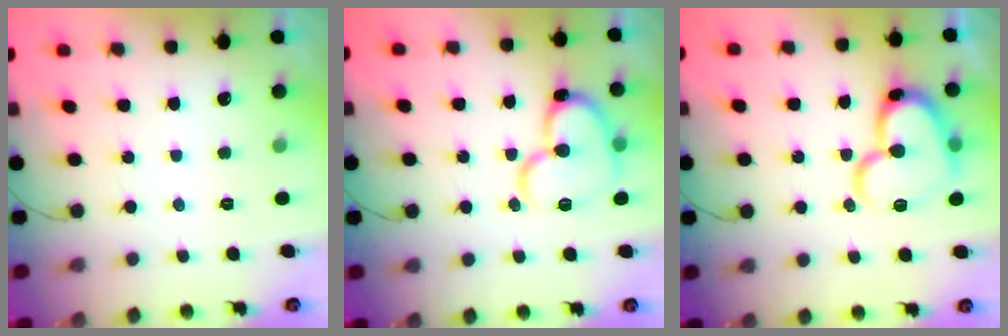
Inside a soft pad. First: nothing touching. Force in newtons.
{"total": 15.8, "press": 15.7, "slide": 1.4}
{"total": 17.6, "press": 17.5, "slide": 2.2}